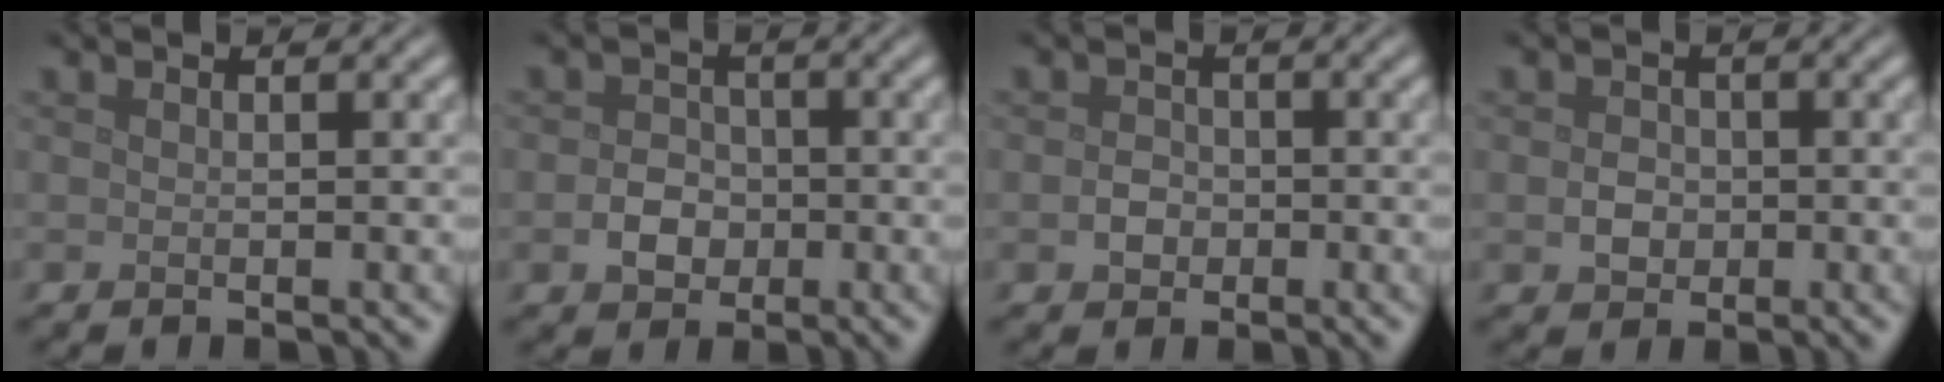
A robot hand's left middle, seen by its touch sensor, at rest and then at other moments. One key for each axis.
{"total": 2.4, "fx": -0.7, "fy": 2.0, "fz": 1.1, "tx": -0.014, "ty": 0.000, "tz": -0.018}
{"total": 1.6, "fx": -0.5, "fy": 1.3, "fz": 0.7, "tx": -0.010, "ty": 0.000, "tz": -0.012}
{"total": 1.8, "fx": -0.3, "fy": 1.6, "fz": 0.8, "tx": -0.012, "ty": -0.001, "tz": -0.010}